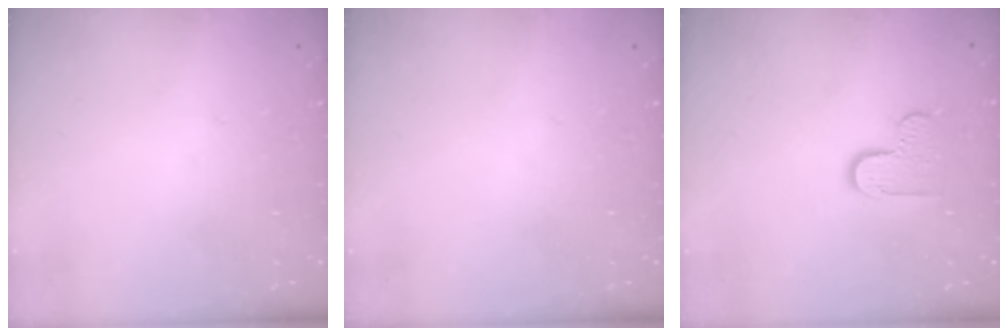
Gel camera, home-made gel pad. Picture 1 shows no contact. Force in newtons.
{"total": 0.0}
{"total": 6.3, "press": 6.3, "slide": 0.4}